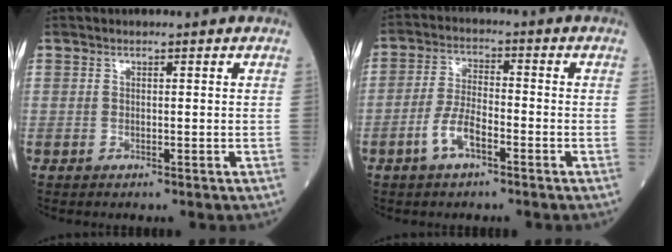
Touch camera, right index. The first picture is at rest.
{"total": 5.7, "force": [-2.8, 2.0, 4.5], "torque": [-0.094, 0.005, -0.057]}